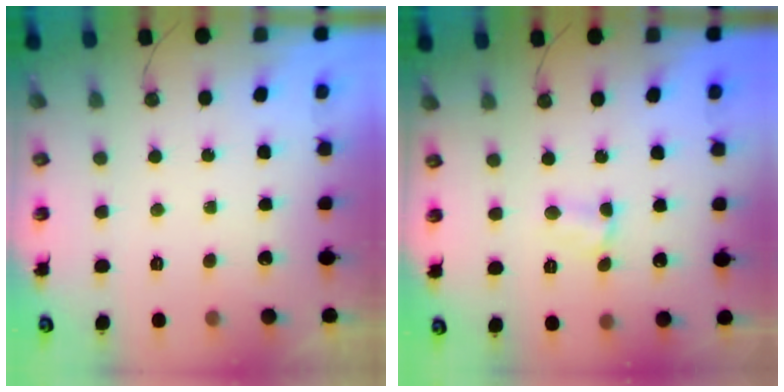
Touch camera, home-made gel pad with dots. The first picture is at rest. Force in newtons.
{"total": 3.0, "press": 3.0, "slide": 0.4}